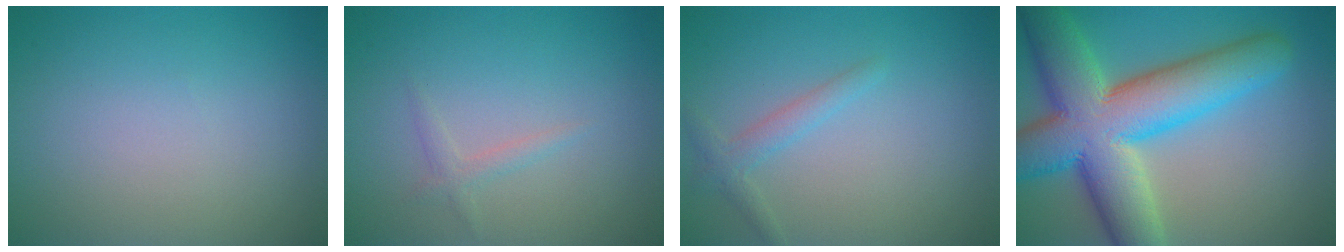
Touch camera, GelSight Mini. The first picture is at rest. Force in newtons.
{"total": 1.1, "press": 1.1, "slide": 0.0}
{"total": 1.6, "press": 1.6, "slide": 0.1}
{"total": 13.1, "press": 13.1, "slide": 0.6}